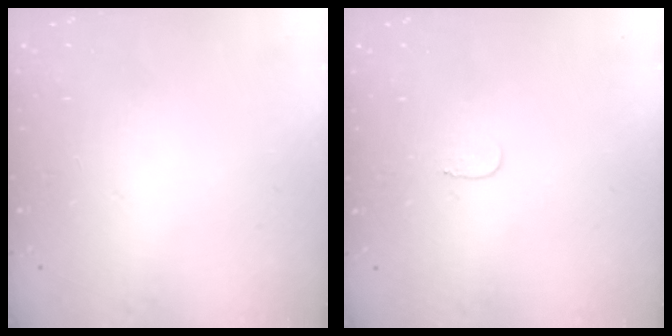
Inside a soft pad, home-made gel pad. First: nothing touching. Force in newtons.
{"total": 3.1, "press": 3.1, "slide": 0.3}